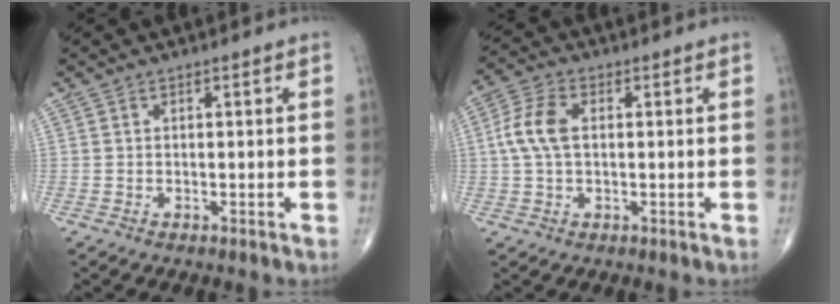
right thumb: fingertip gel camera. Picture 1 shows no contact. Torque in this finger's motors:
{"motor_torque": [-0.10, 0.20, 0.07, -0.07, 0.26]}